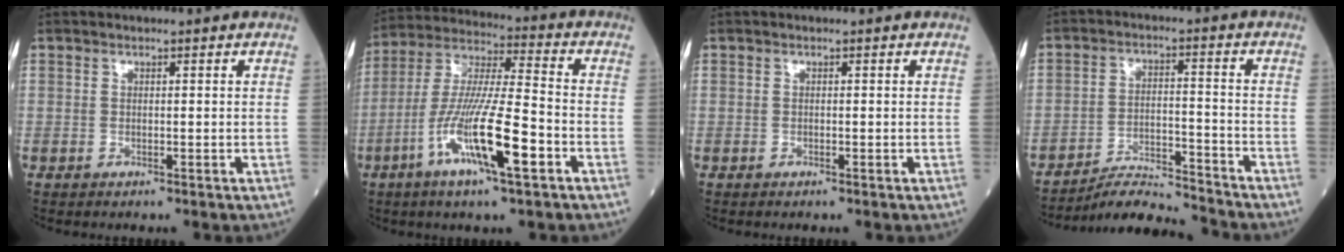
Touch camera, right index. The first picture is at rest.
{"total": 15.0, "force": [-5.9, 1.2, 13.8], "torque": [-0.269, -0.013, -0.112]}
{"total": 0.0}
{"total": 8.9, "force": [-8.8, -0.9, 0.6], "torque": [-0.010, 0.009, -0.157]}